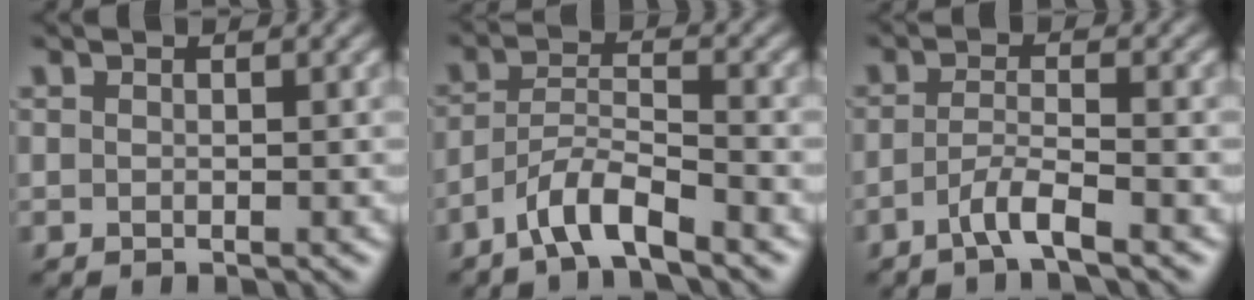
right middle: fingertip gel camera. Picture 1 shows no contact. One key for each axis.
{"total": 4.1, "fx": -3.1, "fy": 0.7, "fz": 2.6, "tx": -0.047, "ty": 0.010, "tz": -0.065}
{"total": 2.8, "fx": -1.7, "fy": 0.4, "fz": 2.2, "tx": -0.041, "ty": 0.003, "tz": -0.041}